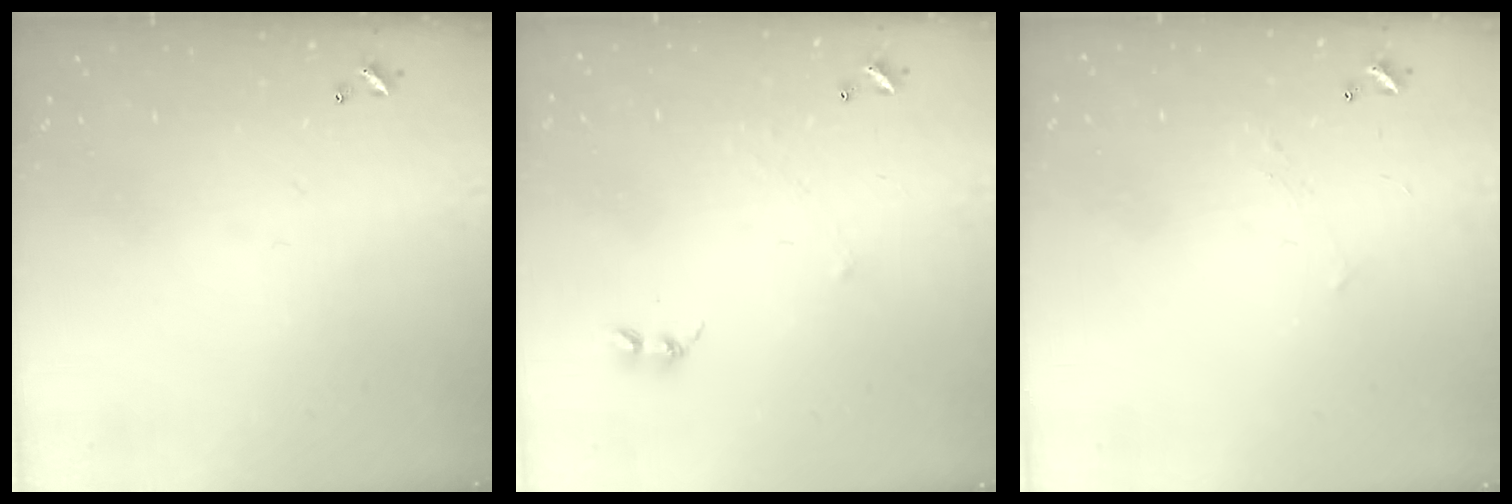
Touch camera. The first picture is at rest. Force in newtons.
{"total": 2.3, "press": 2.3, "slide": 0.3}
{"total": 2.9, "press": 2.8, "slide": 0.4}